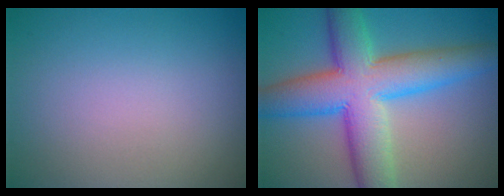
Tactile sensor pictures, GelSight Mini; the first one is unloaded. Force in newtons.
{"total": 10.2, "press": 10.2, "slide": 0.2}